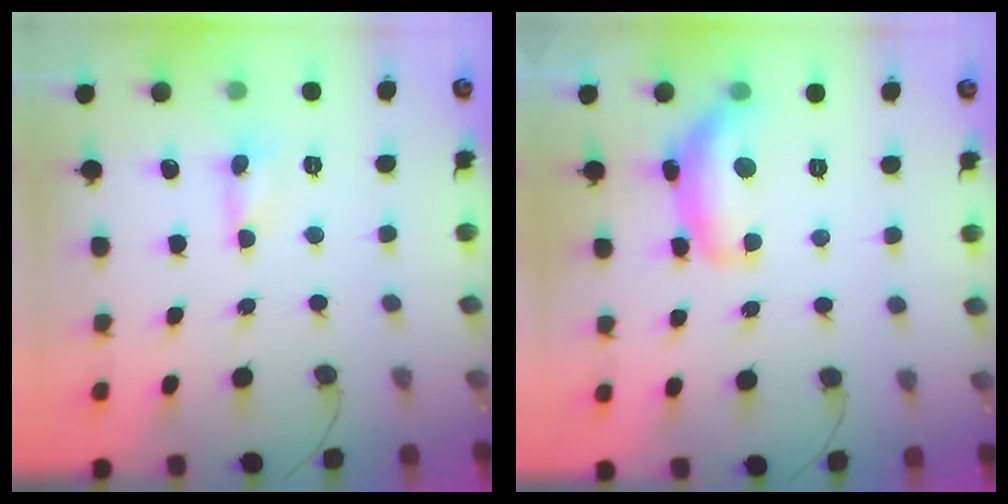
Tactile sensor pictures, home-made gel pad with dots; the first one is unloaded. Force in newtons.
{"total": 14.2, "press": 14.2, "slide": 1.0}